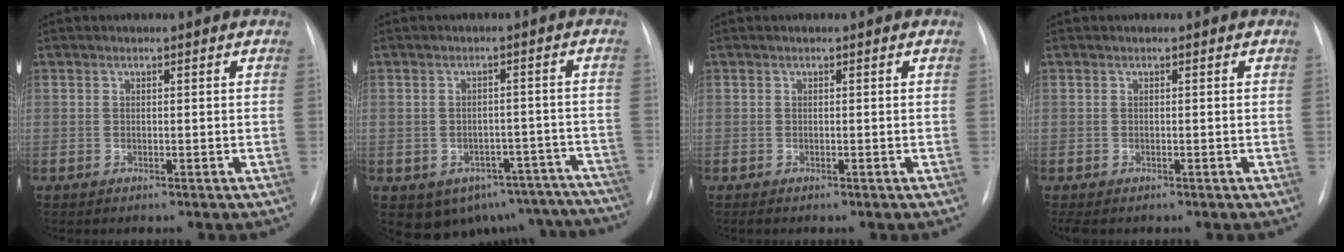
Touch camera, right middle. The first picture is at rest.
{"total": 15.7, "force": [-12.3, 8.9, 3.9], "torque": [-0.037, 0.040, -0.130]}
{"total": 0.0}
{"total": 2.0, "force": [-1.5, 0.9, 0.9], "torque": [-0.010, -0.003, -0.016]}